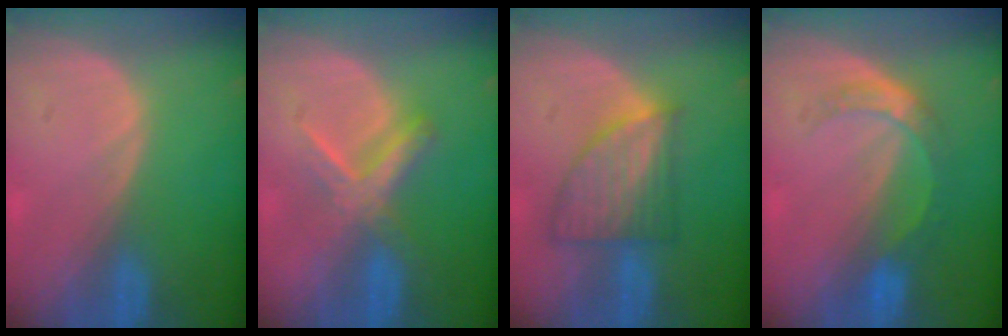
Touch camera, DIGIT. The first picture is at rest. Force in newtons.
{"total": 5.5, "press": 5.4, "slide": 1.0}
{"total": 7.2, "press": 6.5, "slide": 3.2}
{"total": 5.4, "press": 4.8, "slide": 2.5}